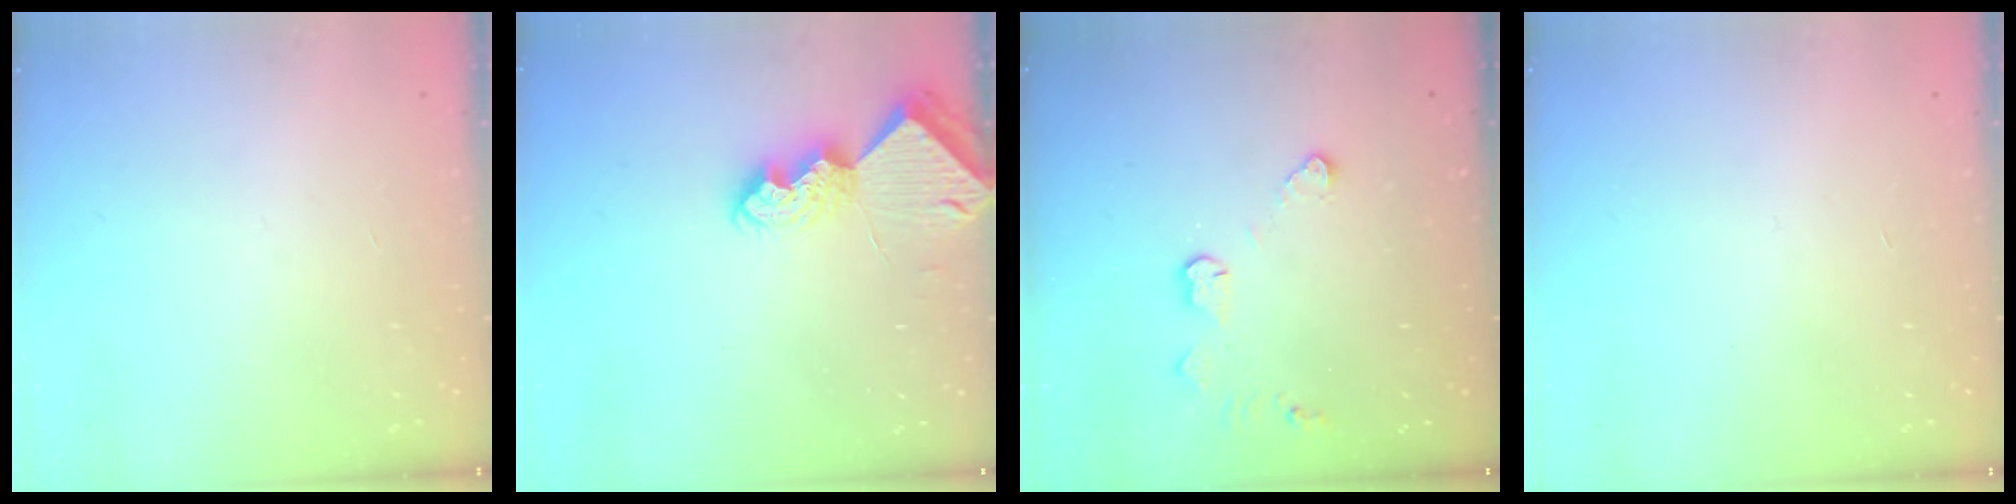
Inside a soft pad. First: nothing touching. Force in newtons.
{"total": 7.8, "press": 7.7, "slide": 0.7}
{"total": 4.6, "press": 4.6, "slide": 0.2}
{"total": 0.0}